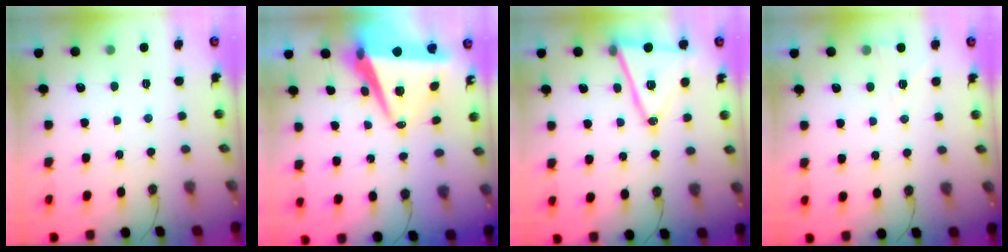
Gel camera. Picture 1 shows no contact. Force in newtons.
{"total": 12.0, "press": 11.3, "slide": 4.0}
{"total": 15.6, "press": 15.0, "slide": 3.9}
{"total": 3.6, "press": 3.1, "slide": 1.8}